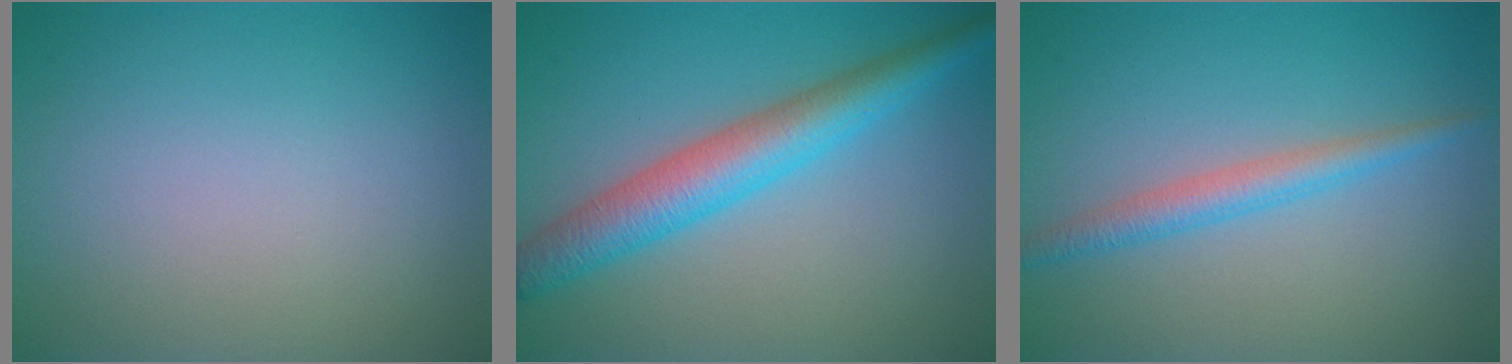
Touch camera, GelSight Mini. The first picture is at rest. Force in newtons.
{"total": 5.5, "press": 5.5, "slide": 0.1}
{"total": 2.4, "press": 2.4, "slide": 0.0}